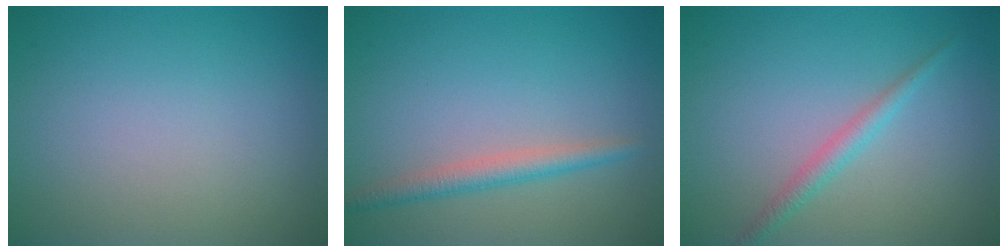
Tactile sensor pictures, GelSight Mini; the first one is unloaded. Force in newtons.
{"total": 2.3, "press": 2.3, "slide": 0.1}
{"total": 1.8, "press": 1.8, "slide": 0.0}